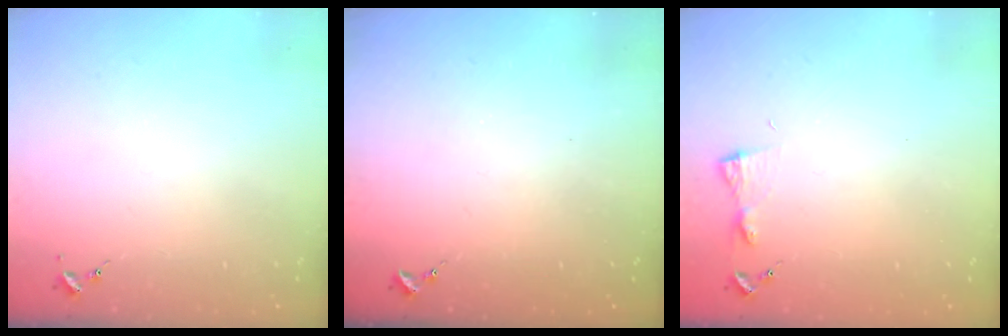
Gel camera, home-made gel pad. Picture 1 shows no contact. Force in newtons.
{"total": 0.0}
{"total": 4.2, "press": 4.2, "slide": 0.5}